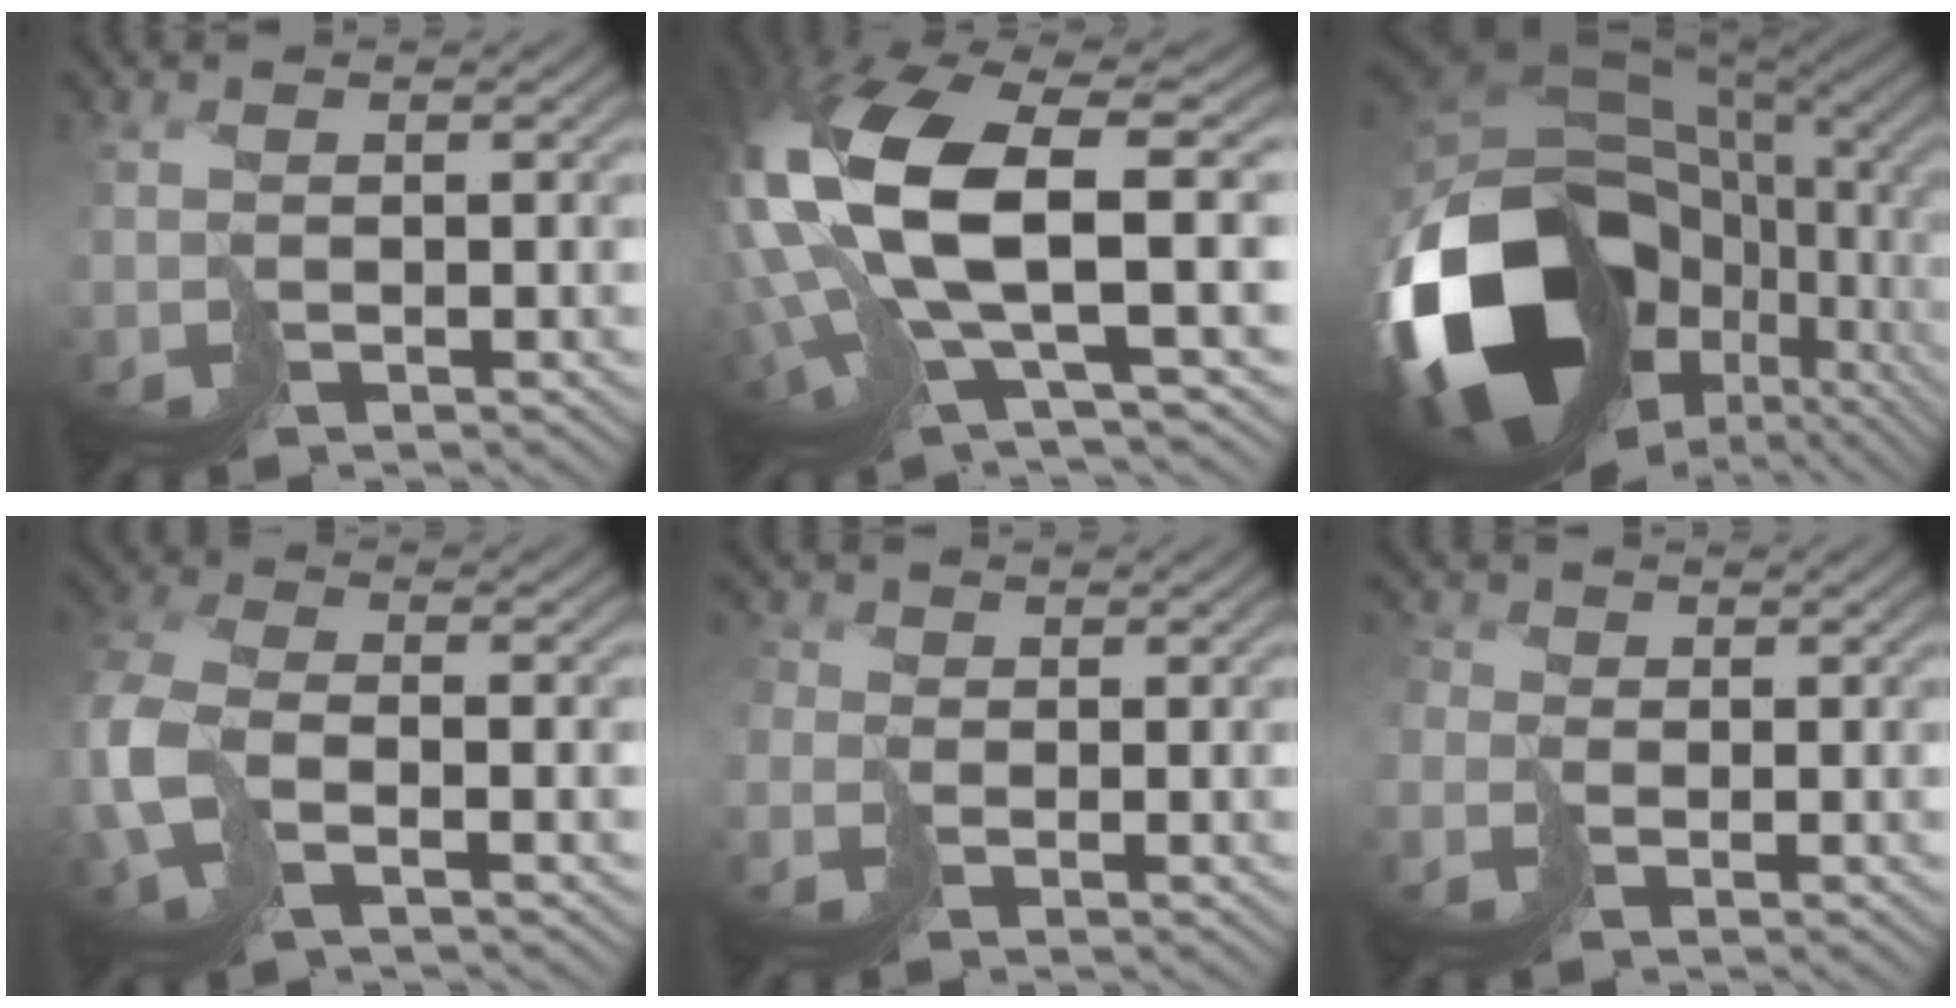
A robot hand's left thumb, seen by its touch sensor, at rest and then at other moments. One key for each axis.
{"total": 16.2, "fx": 1.5, "fy": 7.0, "fz": 14.5, "tx": -0.344, "ty": -0.032, "tz": 0.060}
{"total": 20.4, "fx": -3.6, "fy": 14.2, "fz": 14.1, "tx": -0.343, "ty": -0.043, "tz": -0.037}
{"total": 9.0, "fx": -1.6, "fy": 5.4, "fz": 7.1, "tx": -0.220, "ty": -0.015, "tz": -0.028}
{"total": 2.9, "fx": -0.9, "fy": 2.6, "fz": 0.8, "tx": -0.027, "ty": -0.009, "tz": -0.019}
{"total": 3.2, "fx": -1.0, "fy": 2.8, "fz": 1.0, "tx": -0.033, "ty": -0.010, "tz": -0.019}